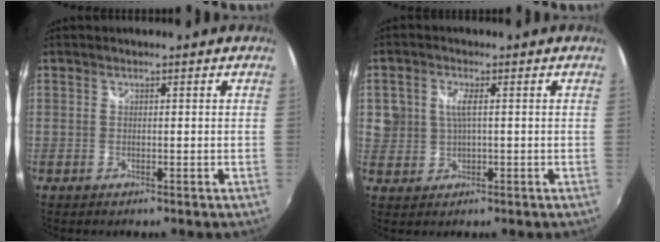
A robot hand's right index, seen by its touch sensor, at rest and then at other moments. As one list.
[{"total": 4.2, "force": [0.5, 3.1, 2.7], "torque": [-0.056, 0.003, 0.015]}]